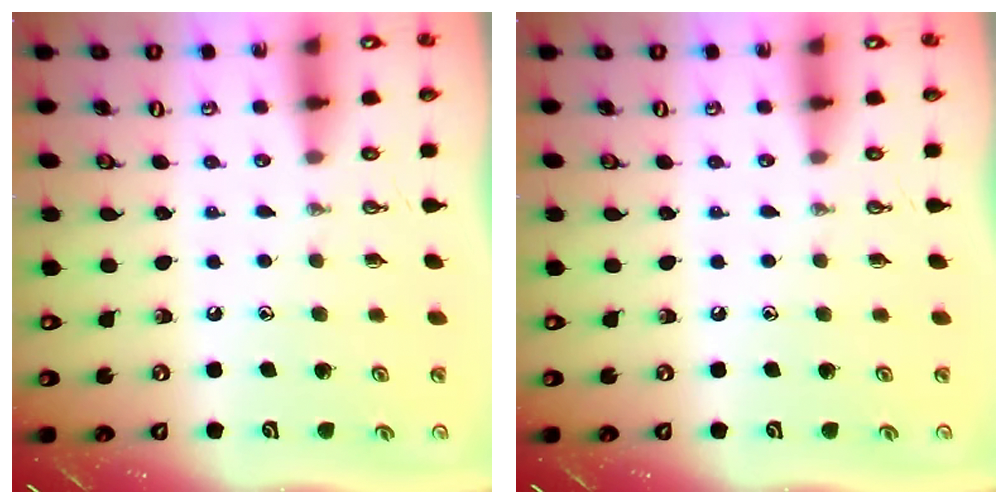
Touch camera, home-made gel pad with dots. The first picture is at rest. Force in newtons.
{"total": 0.0}